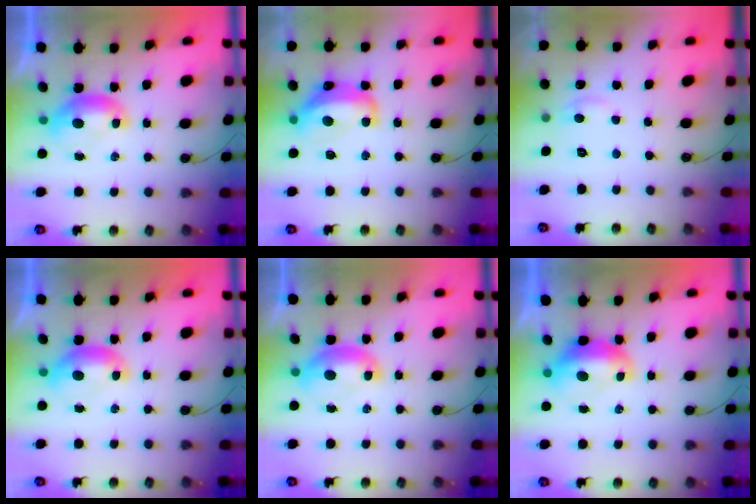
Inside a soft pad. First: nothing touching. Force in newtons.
{"total": 8.1, "press": 8.0, "slide": 1.1}
{"total": 1.8, "press": 1.7, "slide": 0.6}
{"total": 0.0}
{"total": 2.1, "press": 2.0, "slide": 0.4}
{"total": 2.1, "press": 1.9, "slide": 0.9}